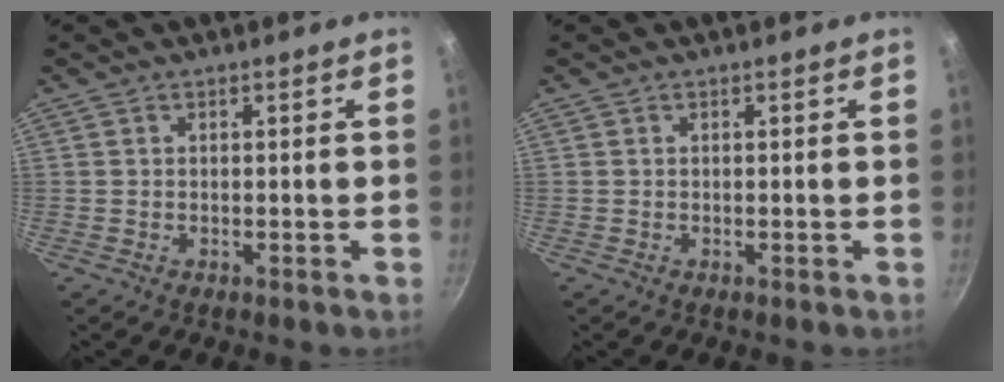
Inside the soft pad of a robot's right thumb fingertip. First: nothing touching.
{"total": 0.0}